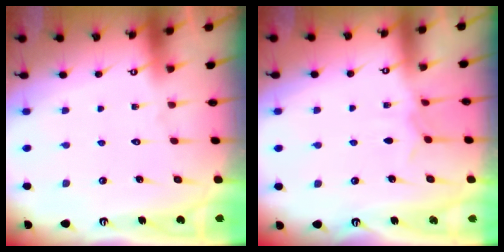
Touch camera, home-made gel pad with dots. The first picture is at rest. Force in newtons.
{"total": 4.7, "press": 4.7, "slide": 0.7}